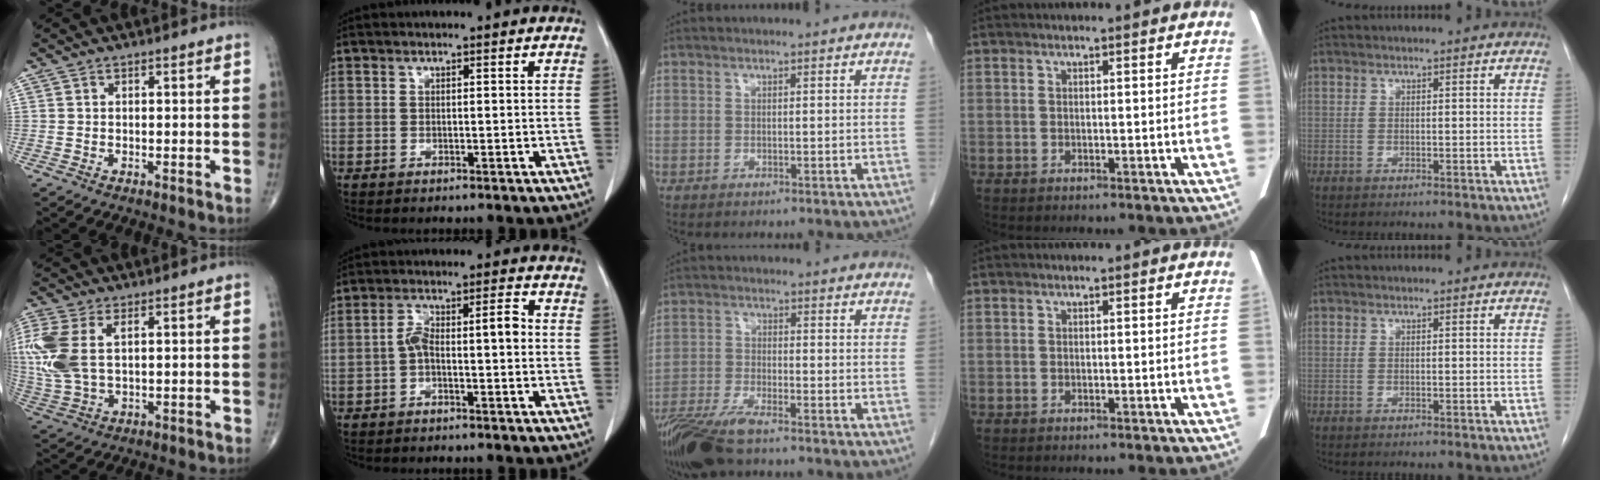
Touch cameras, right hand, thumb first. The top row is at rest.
{"thumb": {"total": 12.3, "force": [2.7, 6.7, 9.9], "torque": [-0.261, 0.005, 0.062]}, "index": {"total": 5.4, "force": [-1.0, 1.6, 5.1], "torque": [-0.097, 0.032, -0.016]}, "middle": {"total": 9.9, "force": [-7.5, 1.8, 6.1], "torque": [-0.119, -0.022, -0.137]}}